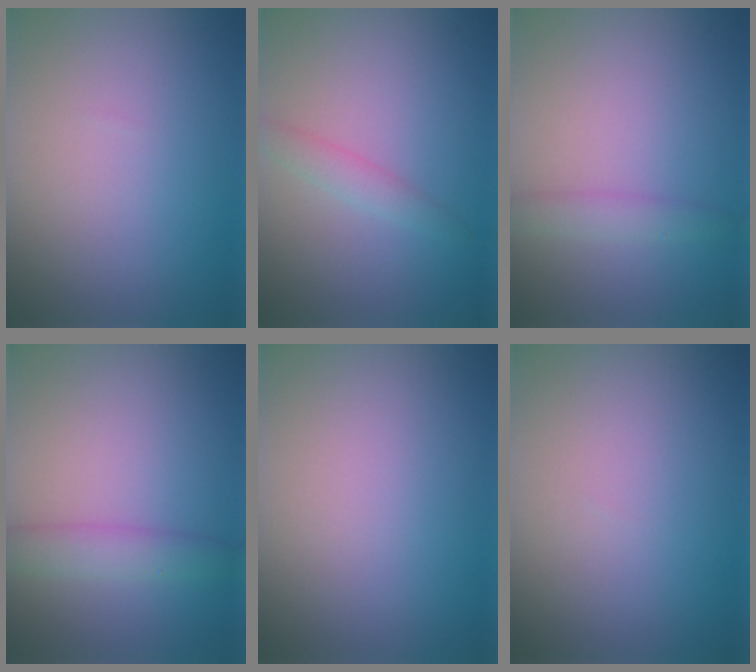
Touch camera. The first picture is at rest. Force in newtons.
{"total": 1.7, "press": 1.7, "slide": 0.1}
{"total": 1.9, "press": 1.9, "slide": 0.1}
{"total": 2.9, "press": 2.9, "slide": 0.1}
{"total": 0.0}
{"total": 0.0}